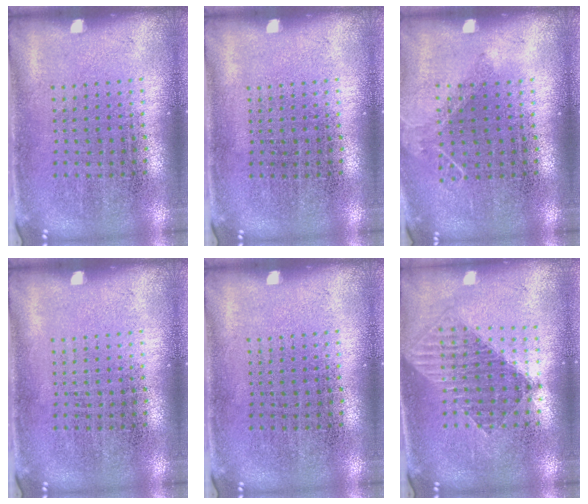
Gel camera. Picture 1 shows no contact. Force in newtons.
{"total": 0.0}
{"total": 0.9, "press": 0.9, "slide": 0.1}
{"total": 0.0}
{"total": 0.0}
{"total": 1.5, "press": 1.3, "slide": 0.8}